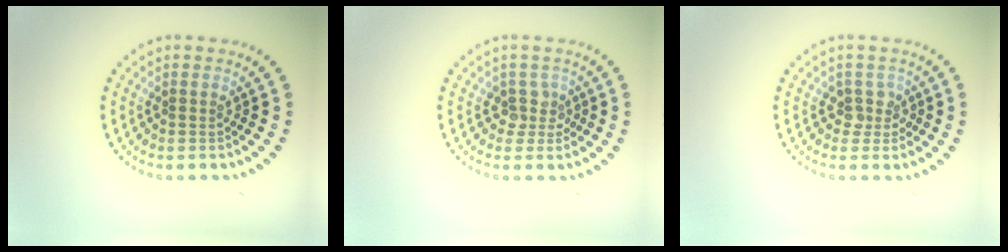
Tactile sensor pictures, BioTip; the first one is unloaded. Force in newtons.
{"total": 1.8, "press": 1.3, "slide": 1.3}
{"total": 1.9, "press": 1.4, "slide": 1.2}